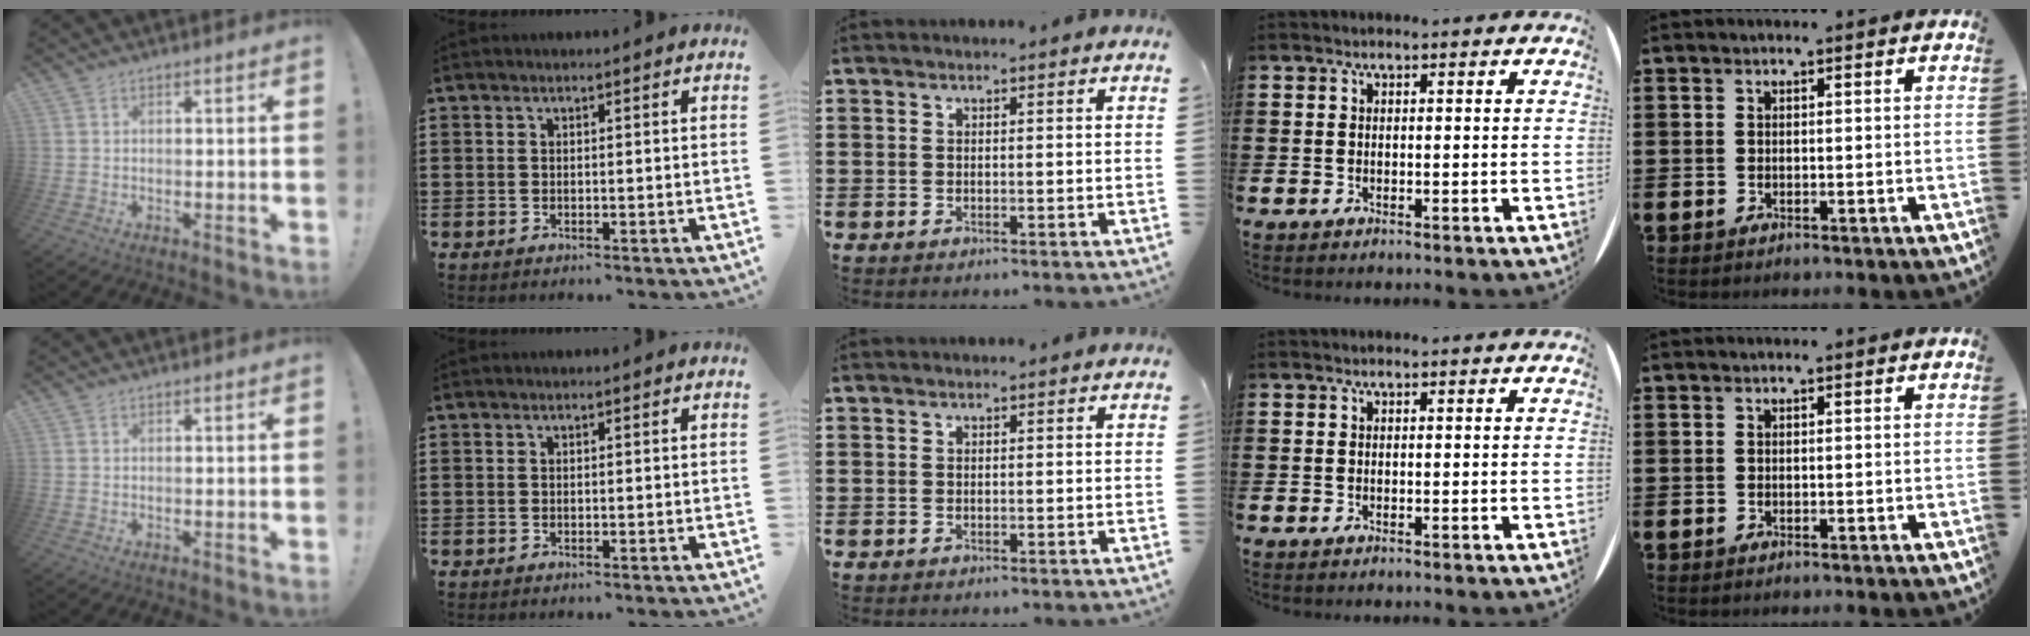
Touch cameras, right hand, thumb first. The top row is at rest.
{}